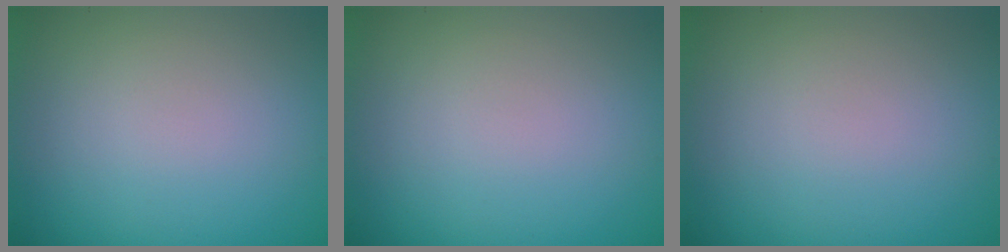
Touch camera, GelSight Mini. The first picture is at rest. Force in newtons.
{"total": 0.0}
{"total": 0.0}